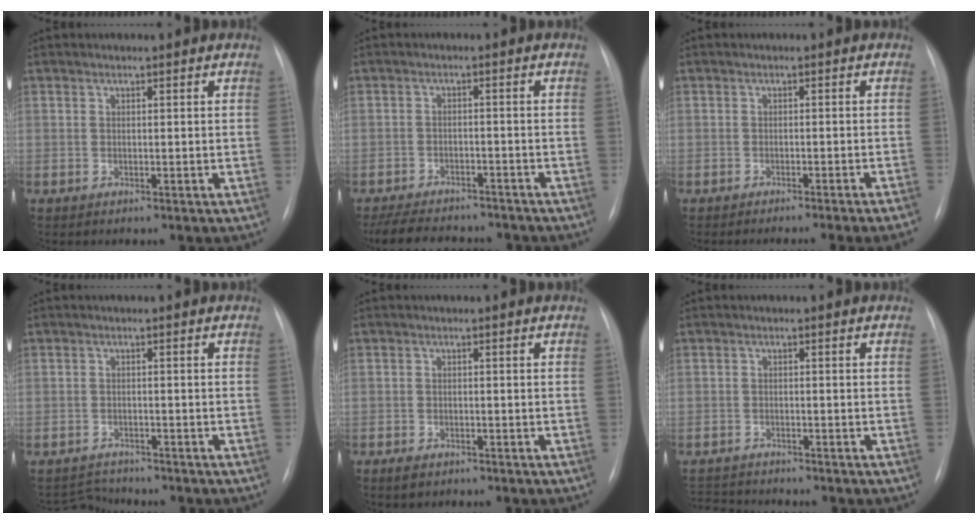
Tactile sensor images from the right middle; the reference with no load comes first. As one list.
[{"total": 13.5, "force": [-11.8, 4.3, 4.9], "torque": [-0.104, -0.001, -0.158]}, {"total": 7.9, "force": [-6.9, -2.0, 3.4], "torque": [-0.011, -0.017, -0.084]}, {"total": 2.6, "force": [-2.4, 0.1, -1.0], "torque": [0.015, -0.016, -0.037]}, {"total": 1.8, "force": [-1.3, 1.0, 0.7], "torque": [-0.021, -0.001, -0.017]}, {"total": 4.3, "force": [-4.3, 0.3, 0.3], "torque": [-0.008, -0.016, -0.070]}]